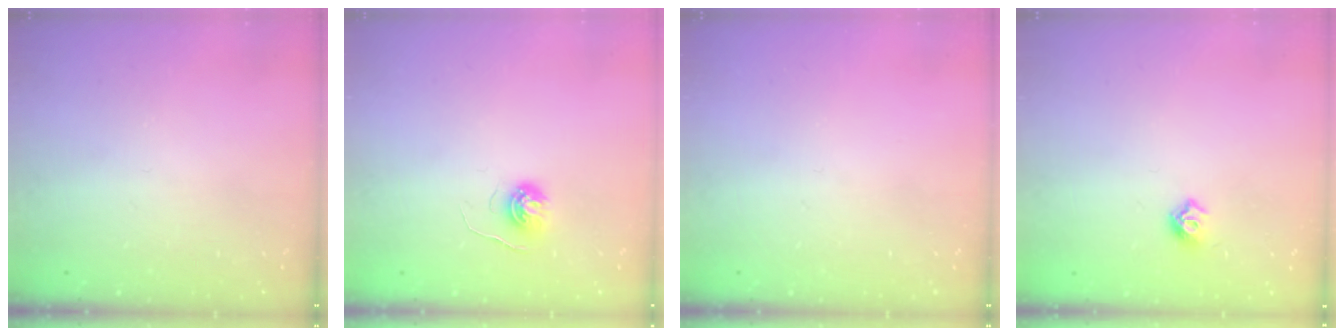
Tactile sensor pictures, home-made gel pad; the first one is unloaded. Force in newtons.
{"total": 5.0, "press": 5.0, "slide": 0.4}
{"total": 0.0}
{"total": 6.0, "press": 5.9, "slide": 0.9}